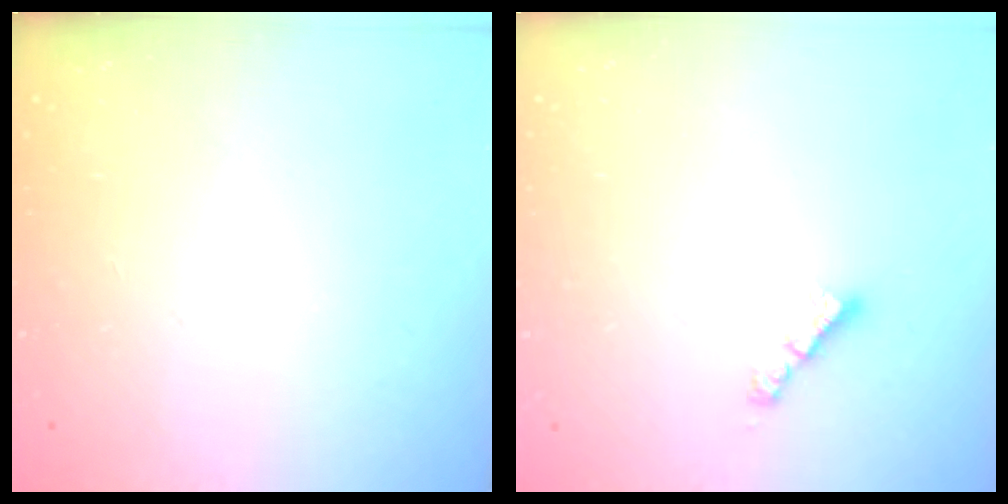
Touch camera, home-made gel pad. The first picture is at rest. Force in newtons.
{"total": 2.6, "press": 2.6, "slide": 0.1}